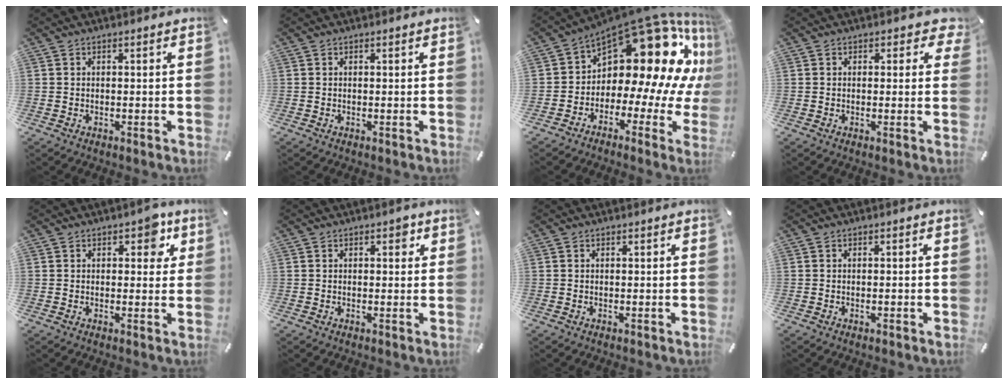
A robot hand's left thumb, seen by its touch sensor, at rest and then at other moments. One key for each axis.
{"total": 0.0}
{"total": 19.4, "fx": 8.7, "fy": 10.5, "fz": 13.8, "tx": -0.201, "ty": -0.082, "tz": 0.148}
{"total": 2.7, "fx": 1.0, "fy": 1.8, "fz": 1.7, "tx": -0.011, "ty": 0.001, "tz": 0.012}
{"total": 5.1, "fx": 2.3, "fy": 2.9, "fz": 3.4, "tx": -0.021, "ty": -0.008, "tz": 0.026}
{"total": 2.2, "fx": 0.7, "fy": 1.2, "fz": 1.6, "tx": -0.011, "ty": -0.001, "tz": 0.004}
{"total": 0.0}
{"total": 0.6, "fx": -0.3, "fy": 0.2, "fz": 0.5, "tx": -0.010, "ty": -0.004, "tz": -0.005}